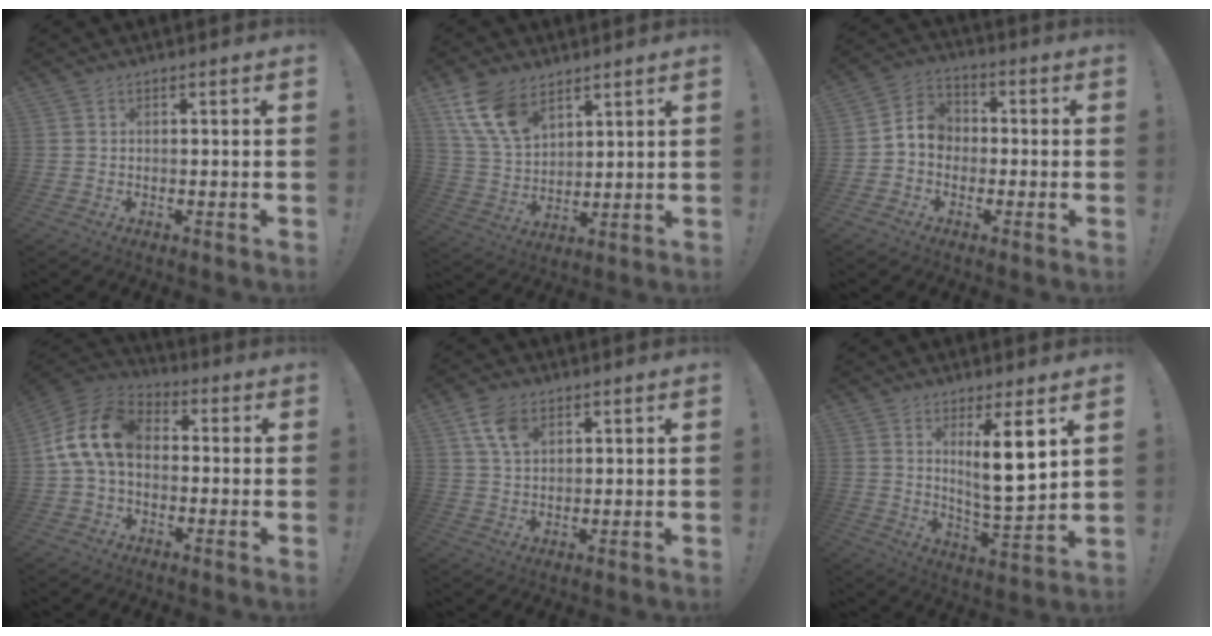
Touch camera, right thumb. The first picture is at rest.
{"total": 13.1, "force": [8.2, 7.7, 6.7], "torque": [-0.137, -0.034, 0.159]}
{"total": 7.0, "force": [-1.5, 6.2, 2.9], "torque": [-0.040, 0.020, -0.022]}
{"total": 14.8, "force": [1.3, 9.8, 11.0], "torque": [-0.209, 0.018, 0.026]}
{"total": 7.5, "force": [3.7, 4.7, 4.5], "torque": [-0.081, -0.006, 0.073]}
{"total": 11.9, "force": [5.1, 1.8, 10.6], "torque": [-0.151, -0.032, 0.076]}